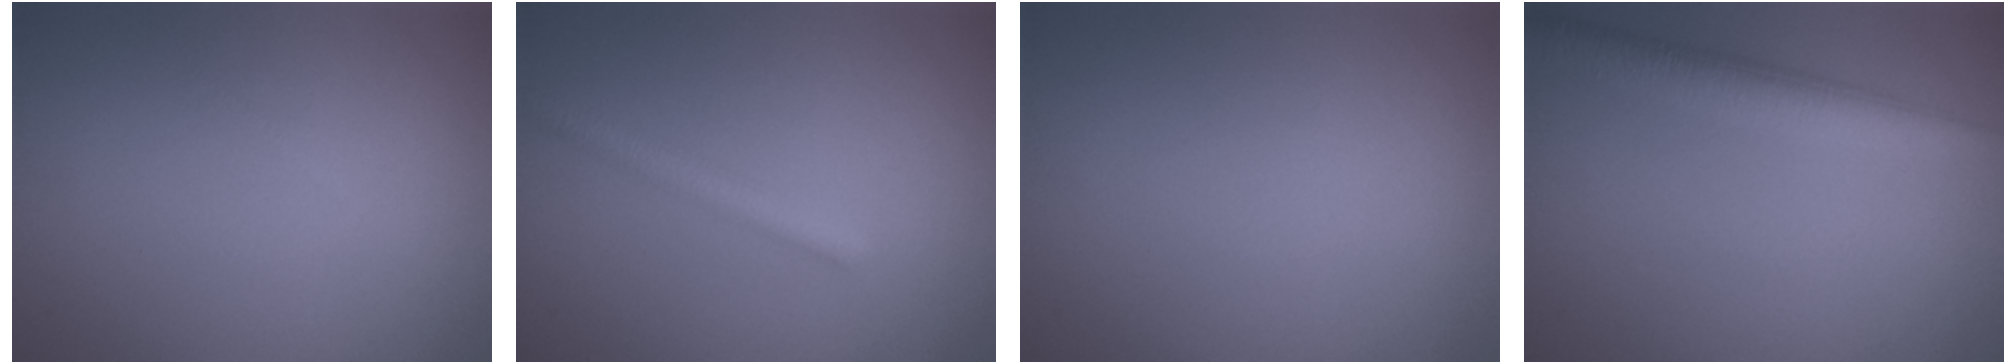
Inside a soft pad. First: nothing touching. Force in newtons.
{"total": 2.1, "press": 2.1, "slide": 0.1}
{"total": 0.0}
{"total": 4.1, "press": 4.1, "slide": 0.1}